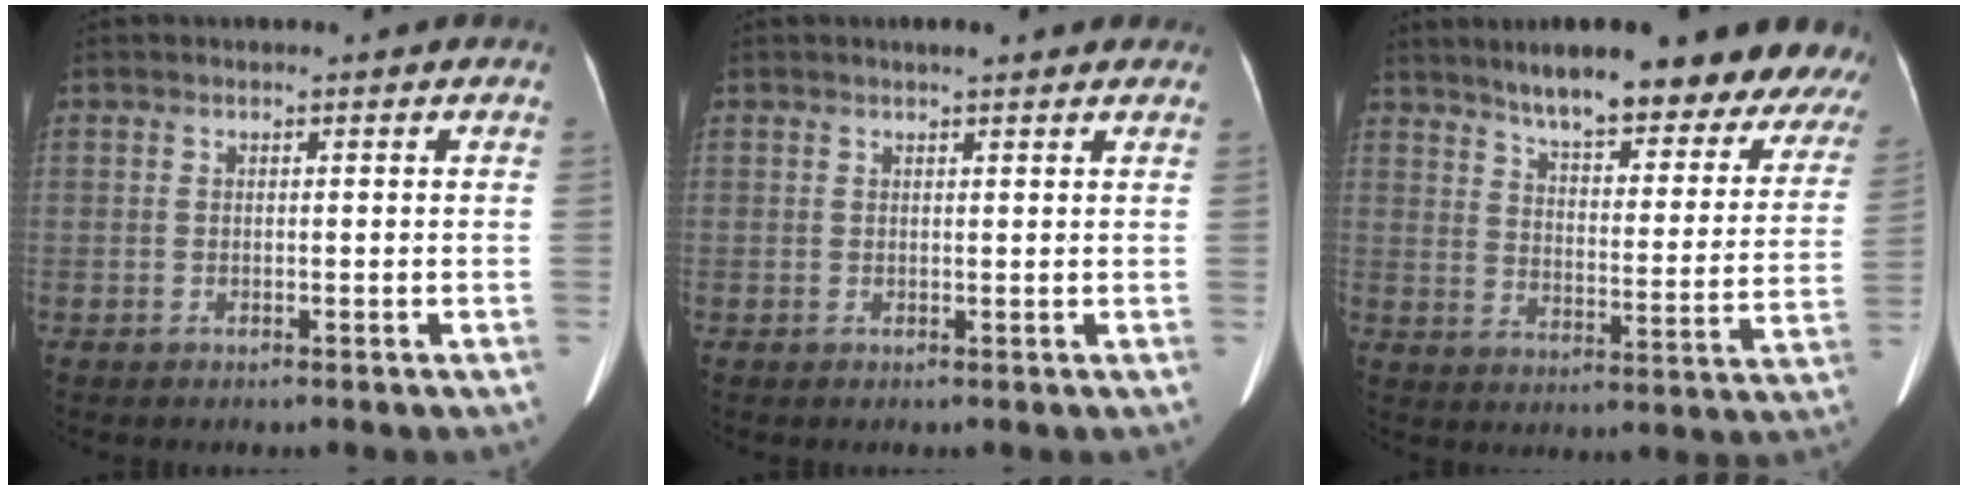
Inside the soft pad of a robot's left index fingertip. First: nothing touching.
{"total": 3.5, "force": [2.8, 0.7, 2.0], "torque": [-0.019, 0.019, 0.034]}
{"total": 25.6, "force": [22.6, 4.6, 11.2], "torque": [-0.137, -0.047, 0.272]}